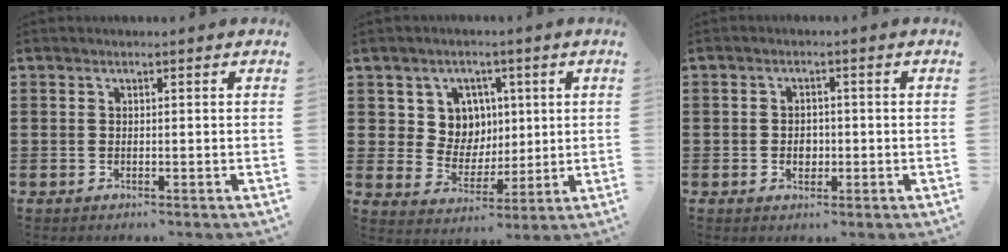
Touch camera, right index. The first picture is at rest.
{"total": 7.5, "force": [2.3, 6.7, 2.4], "torque": [-0.074, 0.013, 0.044]}
{"total": 2.1, "force": [-0.5, 1.6, 1.3], "torque": [-0.019, 0.001, -0.013]}